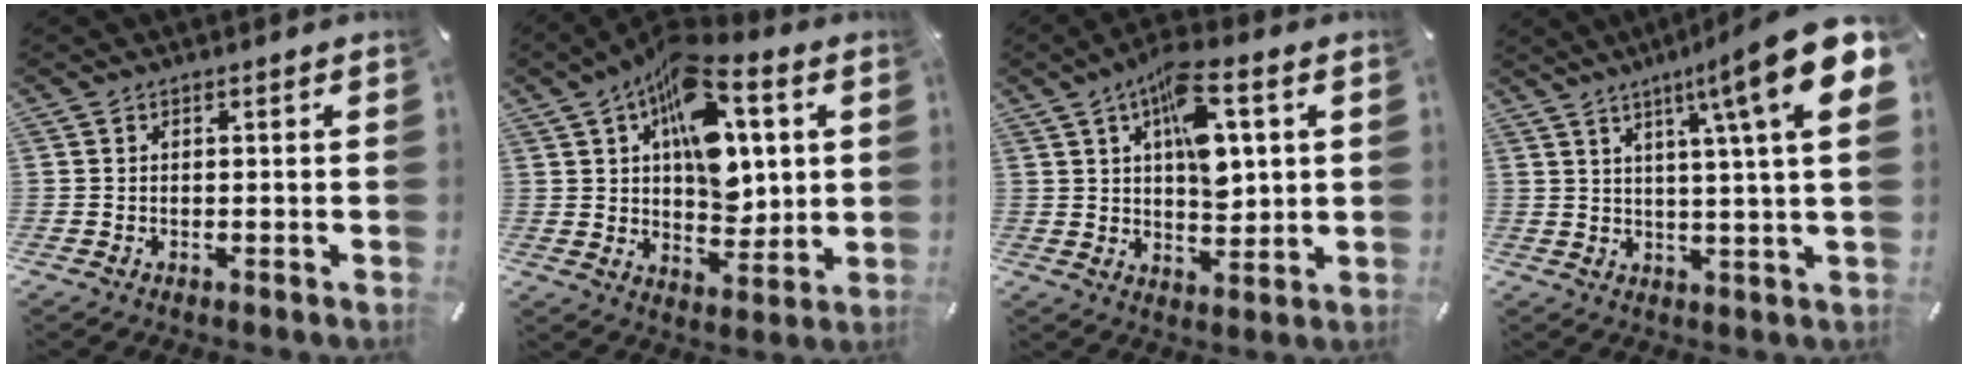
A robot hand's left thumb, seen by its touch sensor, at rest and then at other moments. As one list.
[{"total": 17.7, "force": [6.3, 10.5, 12.8], "torque": [-0.177, -0.022, 0.111]}, {"total": 12.4, "force": [4.5, 6.1, 9.8], "torque": [-0.144, -0.008, 0.074]}, {"total": 16.8, "force": [7.6, 1.2, 14.9], "torque": [-0.234, -0.040, 0.105]}]